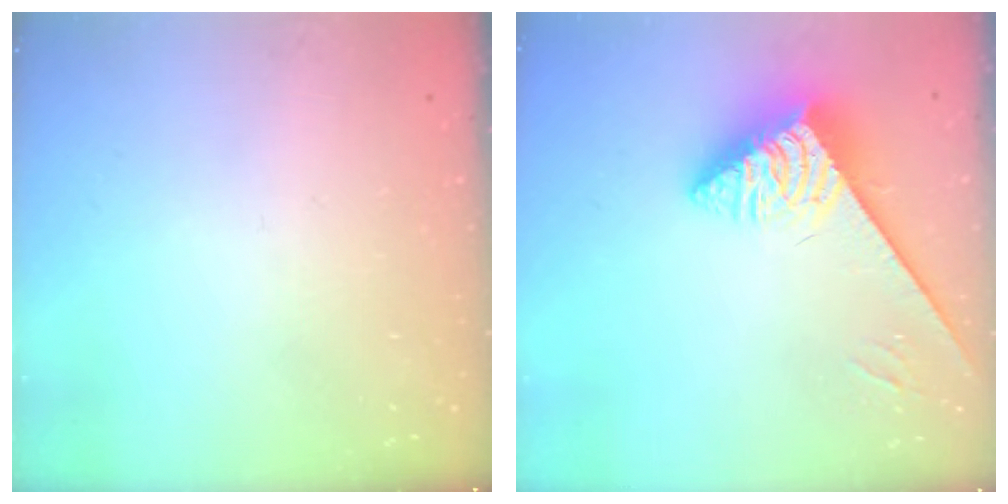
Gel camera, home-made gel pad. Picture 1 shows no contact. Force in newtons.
{"total": 3.8, "press": 3.8, "slide": 0.5}